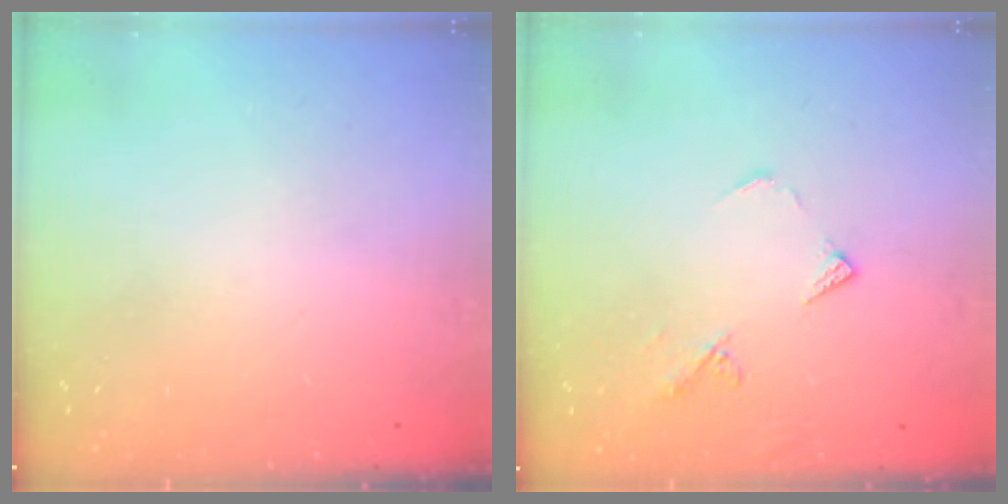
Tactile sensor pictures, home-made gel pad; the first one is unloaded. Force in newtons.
{"total": 6.8, "press": 6.8, "slide": 0.6}